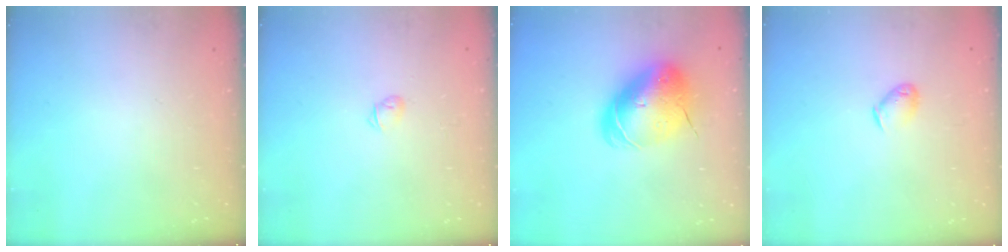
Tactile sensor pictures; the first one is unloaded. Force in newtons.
{"total": 3.3, "press": 3.2, "slide": 0.6}
{"total": 12.1, "press": 11.9, "slide": 2.2}
{"total": 3.9, "press": 3.9, "slide": 0.6}